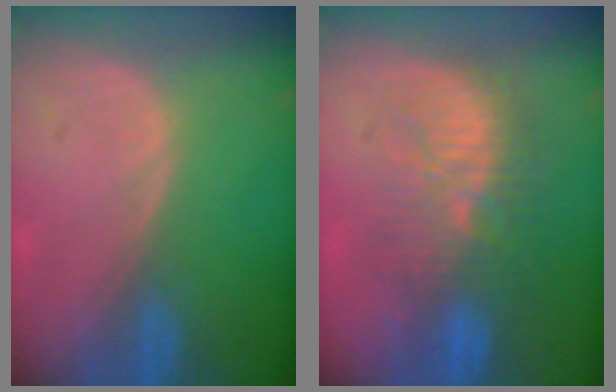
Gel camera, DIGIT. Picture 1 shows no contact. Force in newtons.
{"total": 9.2, "press": 9.0, "slide": 2.0}